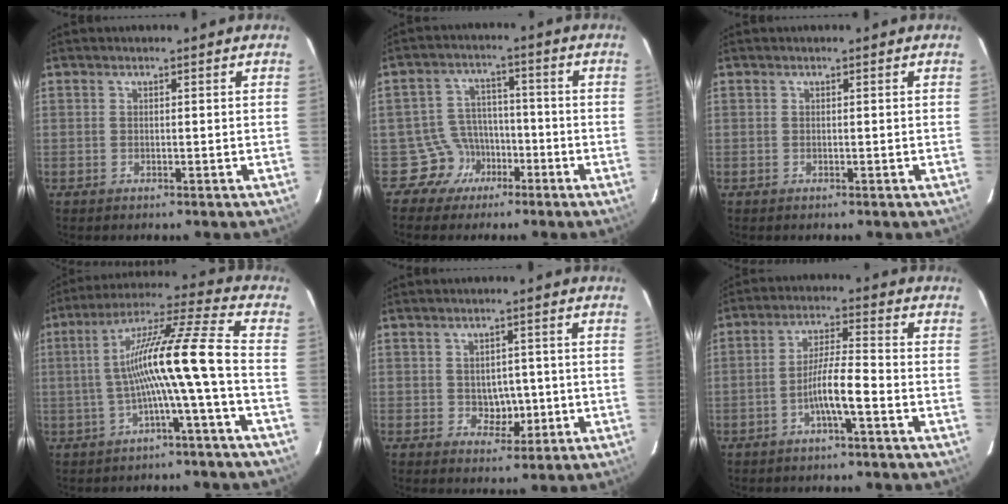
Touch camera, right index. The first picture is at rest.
{"total": 6.2, "force": [-3.1, 5.3, -0.7], "torque": [0.020, 0.019, -0.049]}
{"total": 0.0}
{"total": 12.2, "force": [-2.0, -1.5, 12.0], "torque": [-0.208, 0.031, -0.038]}
{"total": 4.0, "force": [-0.5, 3.0, 2.6], "torque": [-0.027, 0.004, 0.000]}
{"total": 6.5, "force": [-2.7, 0.2, 5.9], "torque": [-0.112, 0.010, -0.048]}